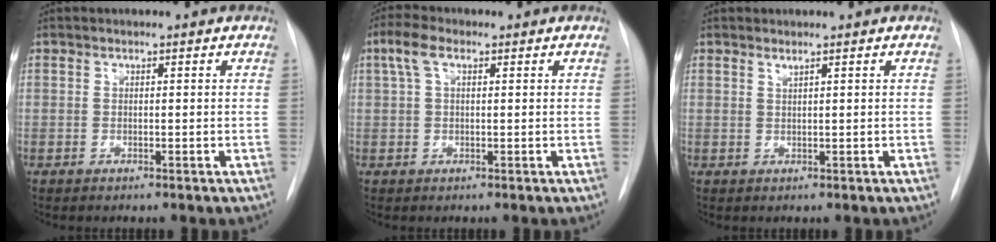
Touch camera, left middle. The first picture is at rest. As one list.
[{"total": 3.8, "force": [1.7, 1.6, 3.0], "torque": [-0.073, 0.025, 0.036]}, {"total": 0.7, "force": [0.6, -0.2, 0.4], "torque": [-0.016, -0.009, 0.013]}]